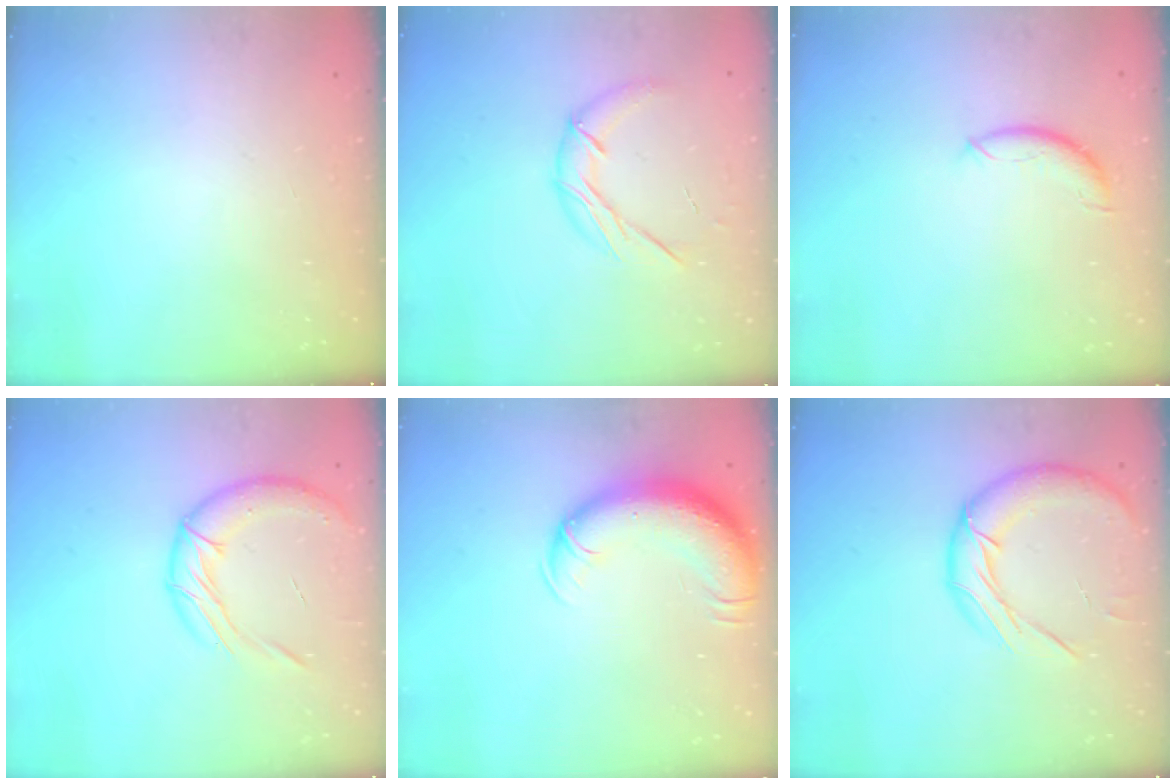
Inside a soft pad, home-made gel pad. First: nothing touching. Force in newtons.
{"total": 9.1, "press": 9.1, "slide": 0.6}
{"total": 7.8, "press": 7.8, "slide": 0.5}
{"total": 14.7, "press": 14.5, "slide": 2.0}
{"total": 13.1, "press": 12.7, "slide": 3.2}
{"total": 15.6, "press": 15.4, "slide": 2.7}